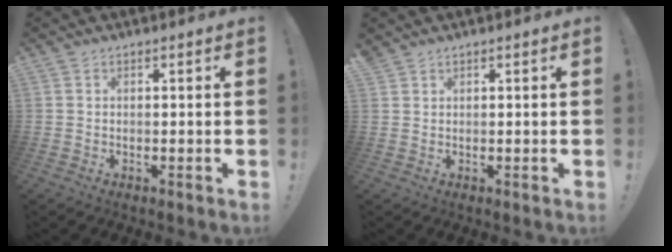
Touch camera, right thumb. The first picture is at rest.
{"total": 1.2, "force": [1.1, 0.5, 0.3], "torque": [-0.003, -0.004, 0.020]}